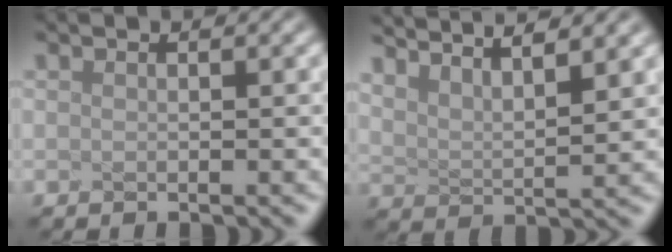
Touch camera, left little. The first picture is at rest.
{"total": 5.7, "force": [5.0, 0.6, 2.7], "torque": [-0.061, 0.017, 0.082]}